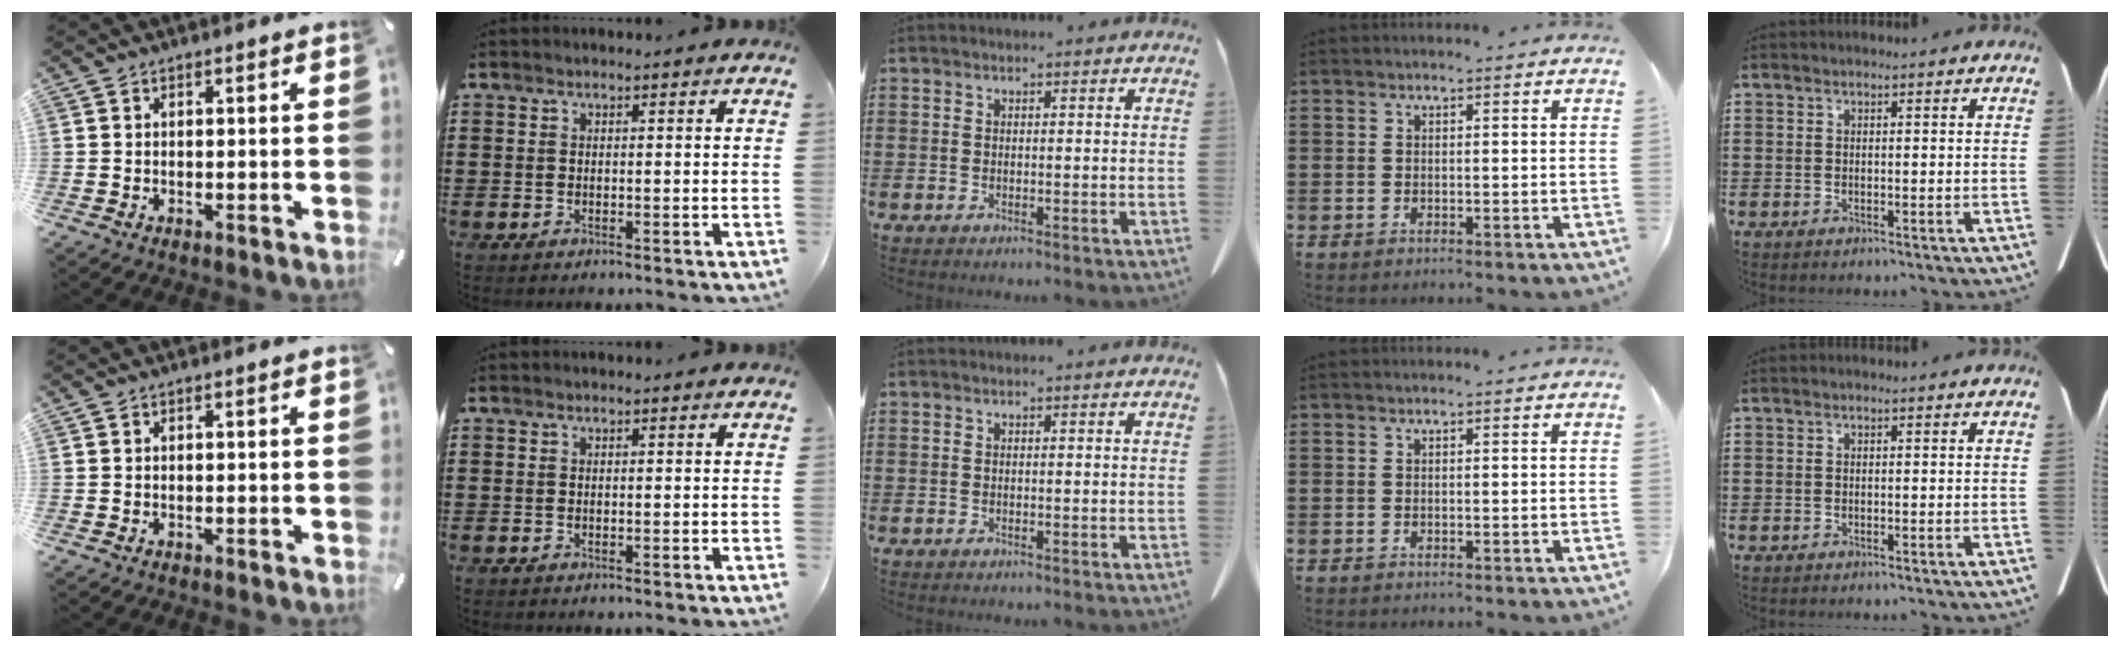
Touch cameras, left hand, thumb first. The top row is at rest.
{}